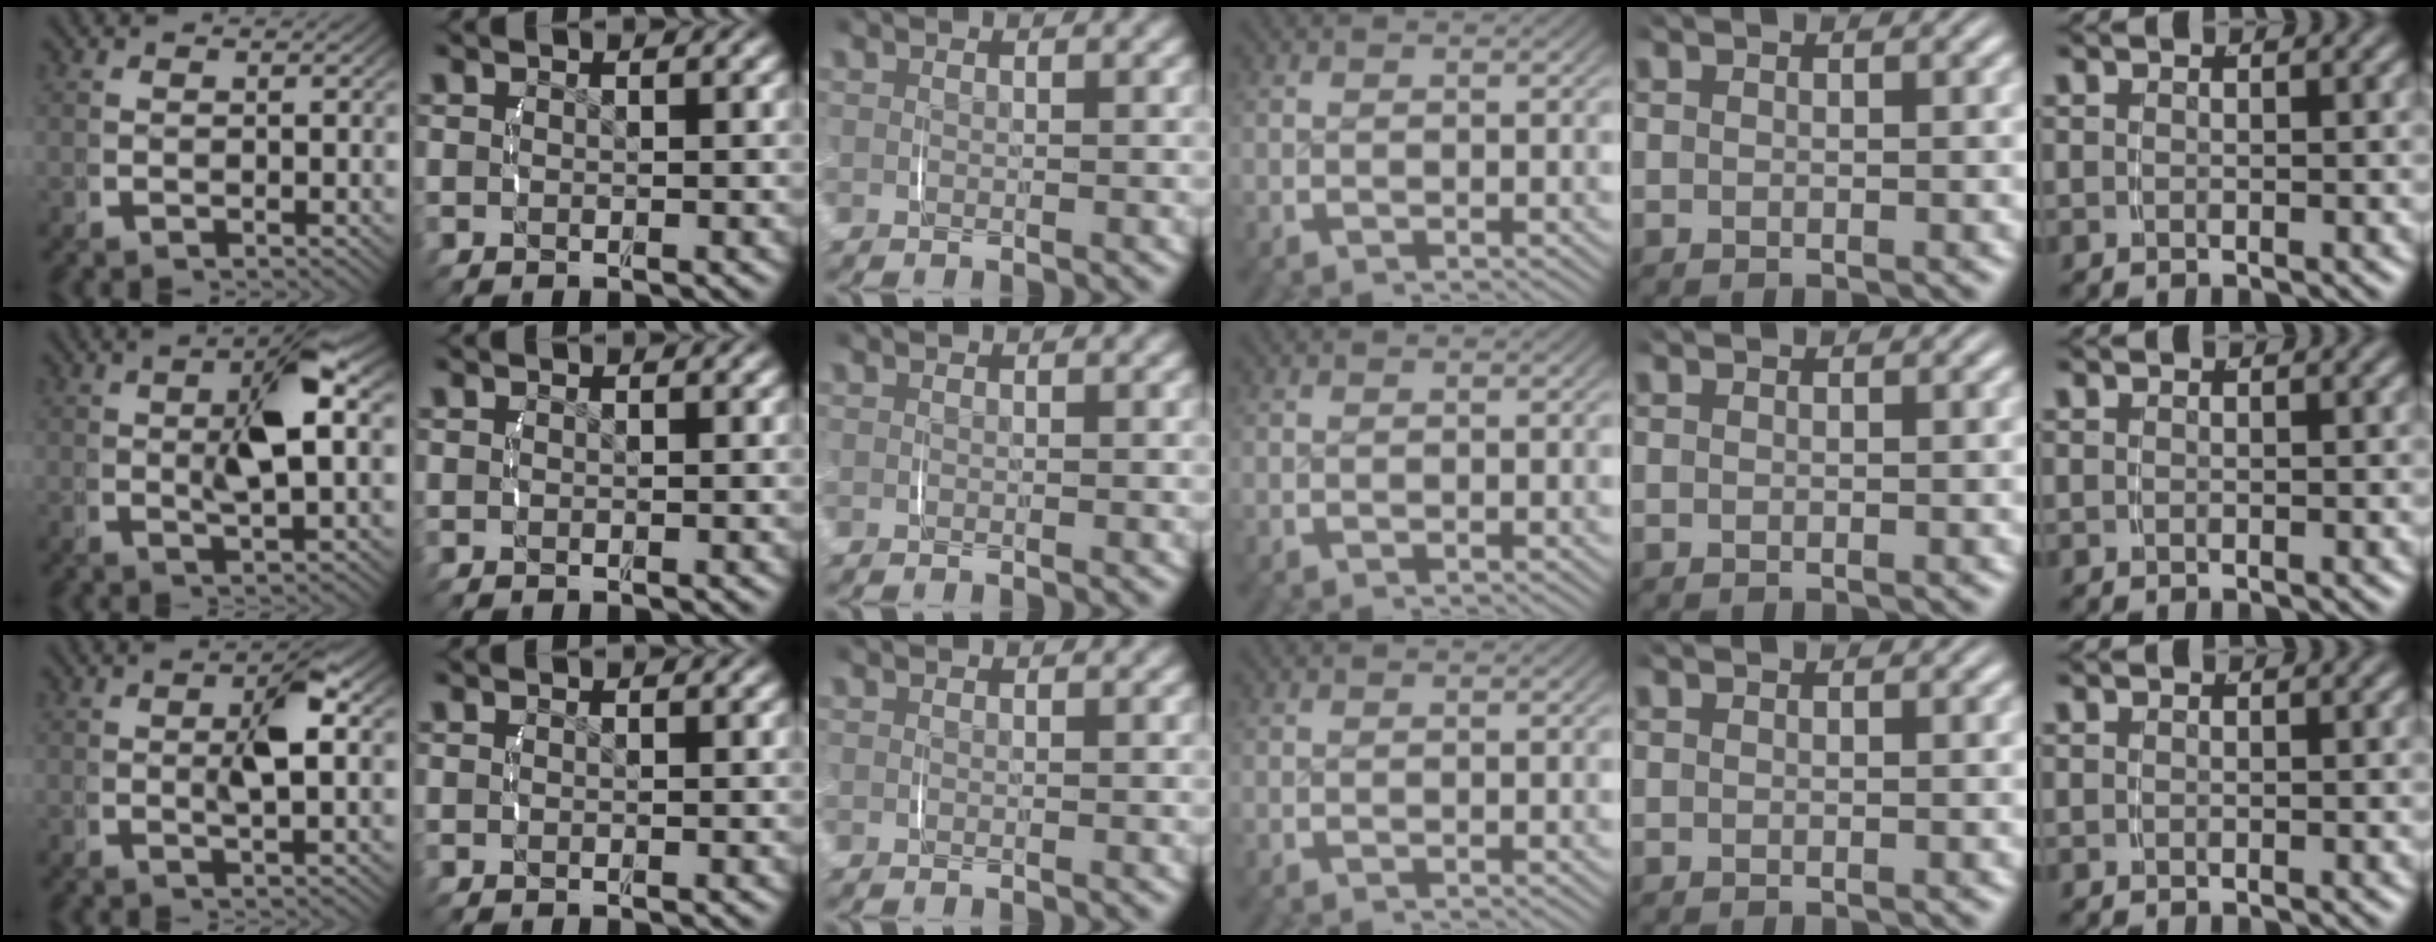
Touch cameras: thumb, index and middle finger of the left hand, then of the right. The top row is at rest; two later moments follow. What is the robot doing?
{"motion": "lift_and_place", "object": "jar lid"}